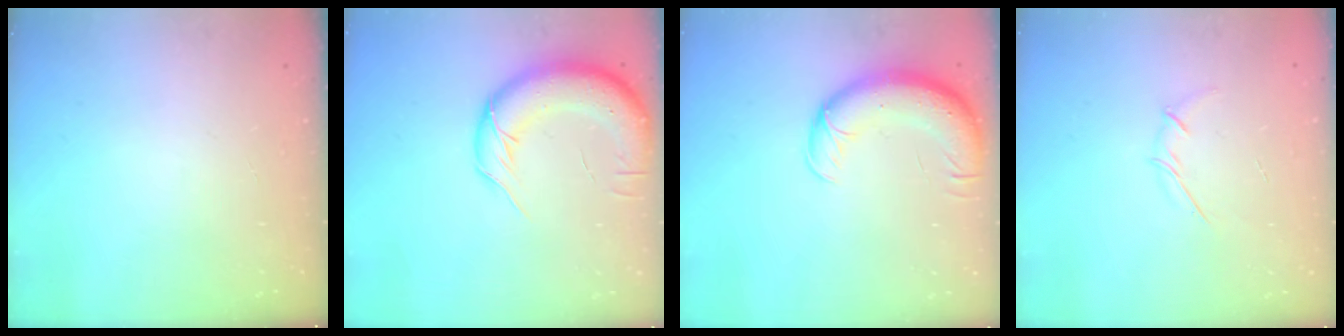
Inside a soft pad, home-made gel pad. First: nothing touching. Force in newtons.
{"total": 16.2, "press": 15.8, "slide": 3.3}
{"total": 13.7, "press": 13.3, "slide": 3.1}
{"total": 3.4, "press": 3.3, "slide": 0.8}